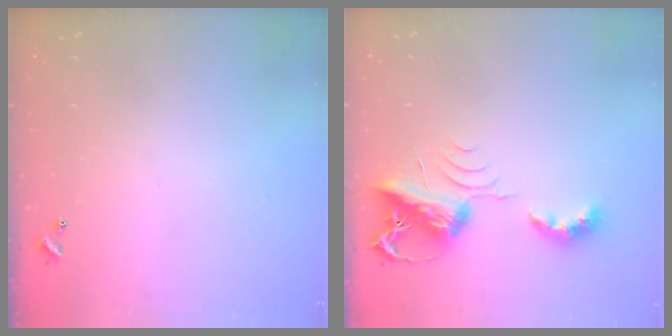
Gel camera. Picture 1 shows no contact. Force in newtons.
{"total": 7.7, "press": 7.7, "slide": 0.5}